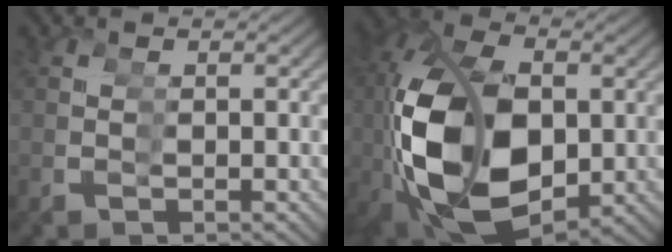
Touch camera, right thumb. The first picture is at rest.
{"total": 17.9, "force": [-3.3, 11.5, 13.4], "torque": [-0.295, -0.052, -0.017]}